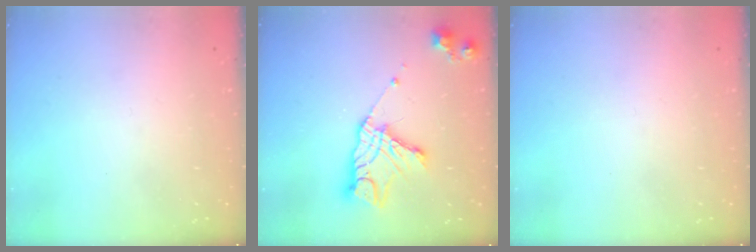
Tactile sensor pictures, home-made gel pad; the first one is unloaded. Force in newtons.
{"total": 14.4, "press": 14.3, "slide": 1.4}
{"total": 0.0}